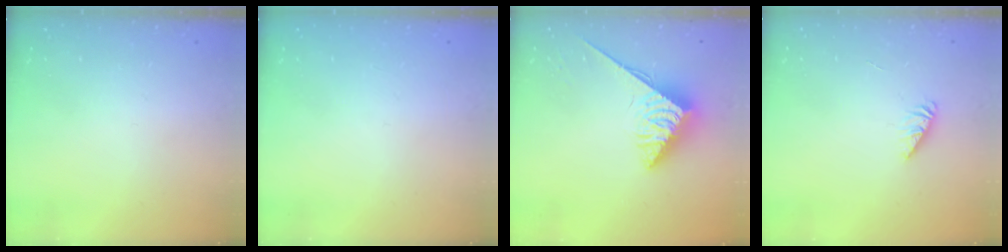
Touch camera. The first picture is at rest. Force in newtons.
{"total": 0.0}
{"total": 5.6, "press": 5.5, "slide": 0.5}
{"total": 1.8, "press": 1.8, "slide": 0.3}